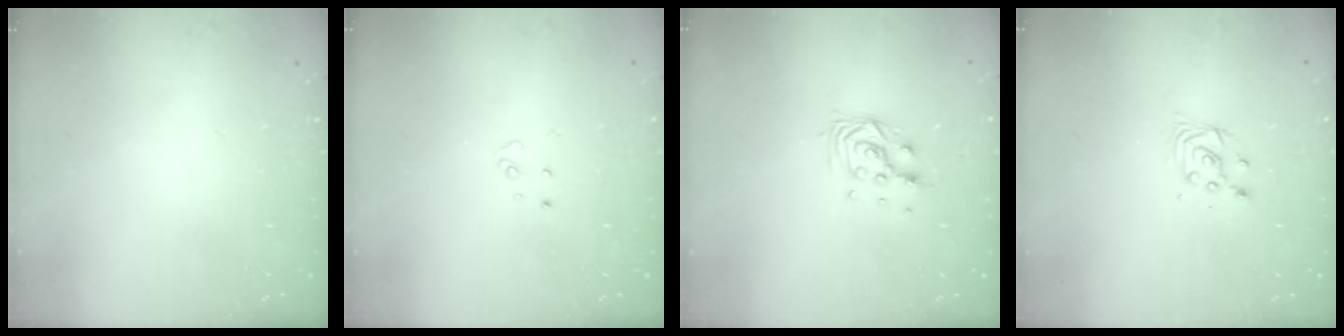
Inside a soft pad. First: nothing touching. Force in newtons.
{"total": 2.9, "press": 2.9, "slide": 0.2}
{"total": 7.3, "press": 7.2, "slide": 0.6}
{"total": 3.4, "press": 3.4, "slide": 0.4}